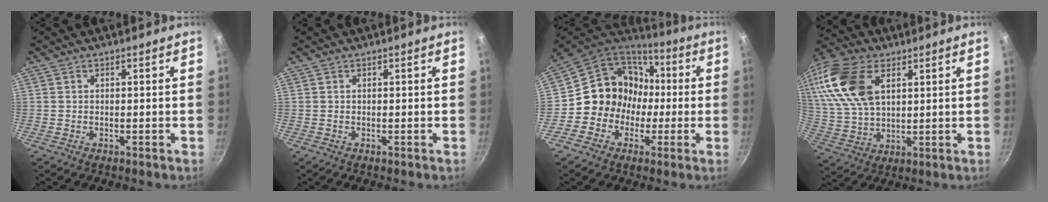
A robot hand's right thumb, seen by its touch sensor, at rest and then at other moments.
{"total": 0.0}
{"total": 14.8, "force": [-1.1, 13.5, 5.9], "torque": [-0.045, 0.055, -0.028]}
{"total": 20.5, "force": [7.8, 12.5, 14.2], "torque": [-0.298, -0.002, 0.151]}